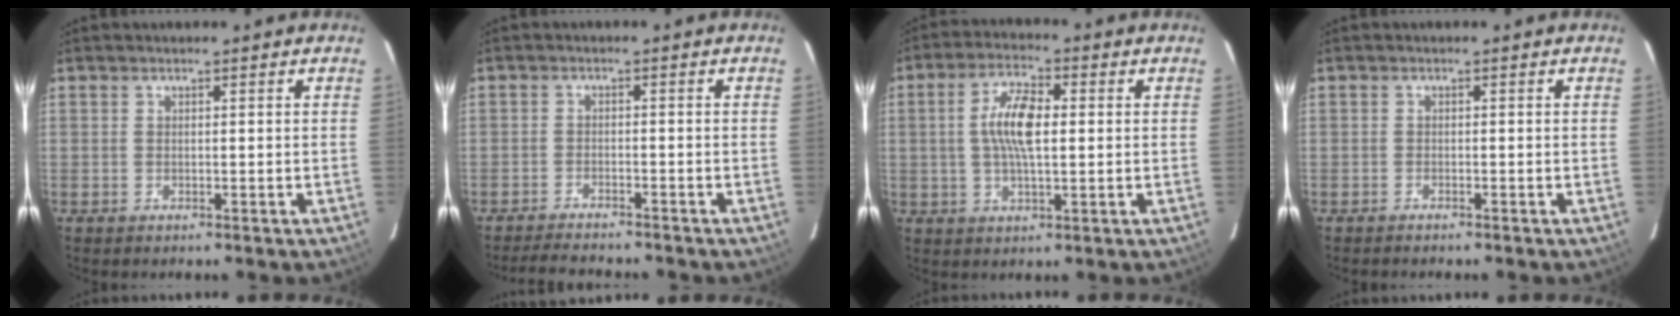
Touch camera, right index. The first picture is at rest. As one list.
[{"total": 7.3, "force": [-6.7, 1.2, 2.6], "torque": [-0.068, -0.008, -0.105]}, {"total": 8.4, "force": [0.8, 3.0, 7.8], "torque": [-0.149, 0.011, 0.013]}, {"total": 1.1, "force": [-1.0, 0.2, 0.3], "torque": [-0.015, 0.000, -0.020]}]